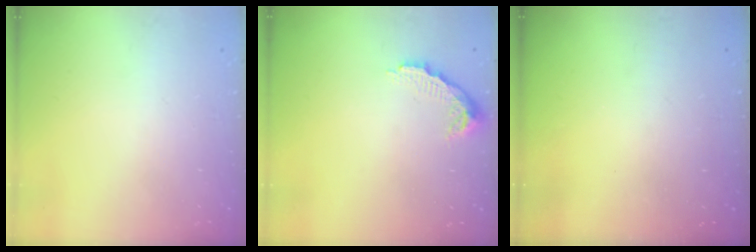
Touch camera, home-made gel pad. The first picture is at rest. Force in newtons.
{"total": 7.6, "press": 7.6, "slide": 0.4}
{"total": 3.2, "press": 3.2, "slide": 0.1}